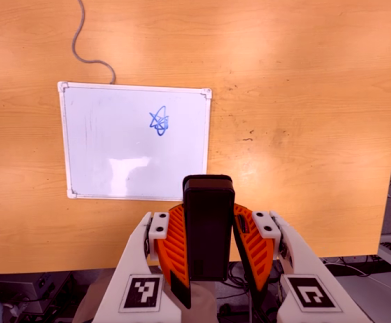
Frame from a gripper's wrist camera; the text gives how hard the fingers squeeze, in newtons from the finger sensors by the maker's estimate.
{"total": 6.2, "left": 4.9, "right": 7.5}